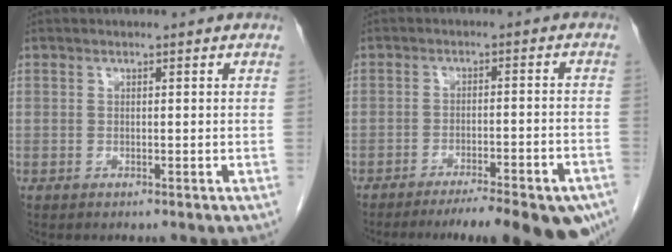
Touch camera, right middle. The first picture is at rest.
{"total": 17.0, "force": [-13.9, 2.4, 9.6], "torque": [-0.077, -0.008, -0.181]}